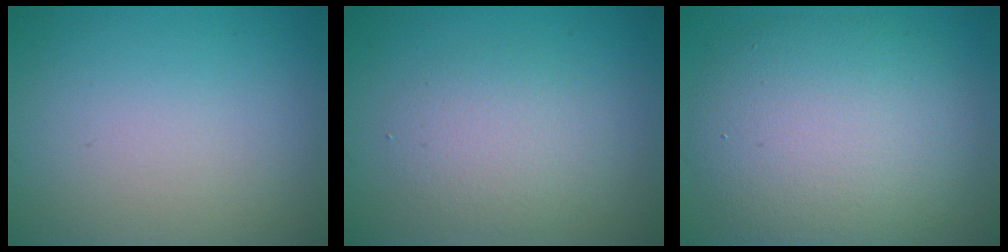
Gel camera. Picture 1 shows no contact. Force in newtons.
{"total": 2.9, "press": 2.9, "slide": 0.2}
{"total": 9.1, "press": 9.0, "slide": 0.5}